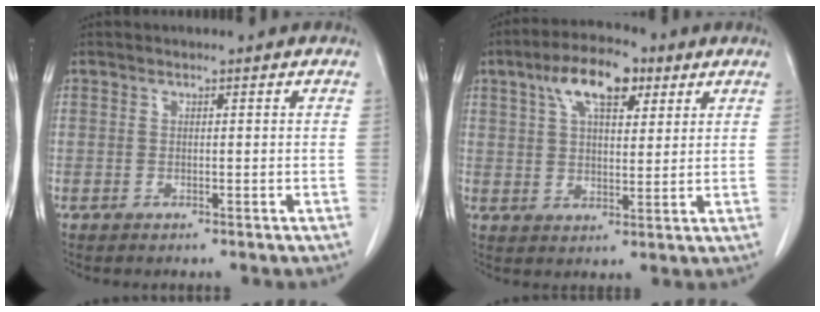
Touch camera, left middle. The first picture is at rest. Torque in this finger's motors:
{"motor_torque": [1.46, -0.68, 0.21, 0.13]}